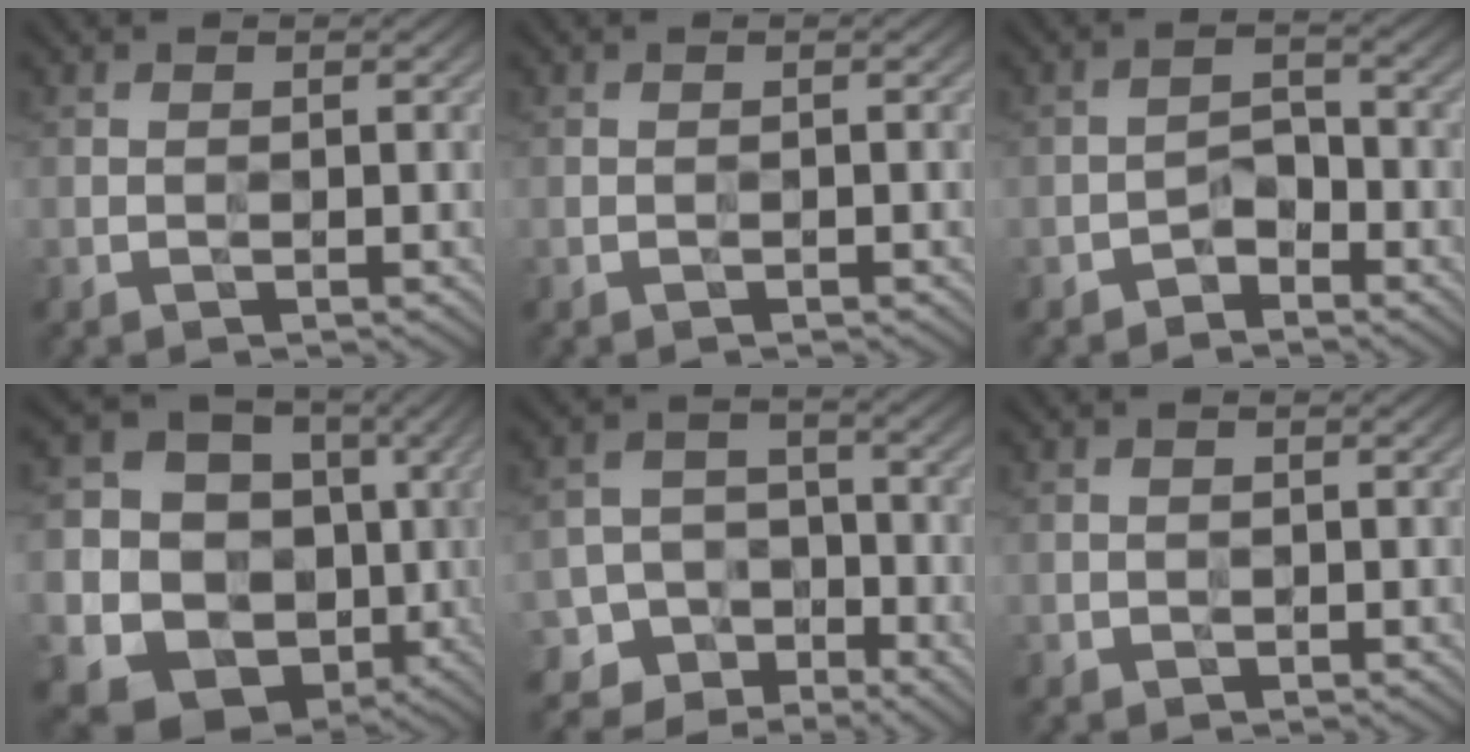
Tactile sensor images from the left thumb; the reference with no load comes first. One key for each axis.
{"total": 0.0}
{"total": 3.1, "fx": -2.3, "fy": 1.8, "fz": 1.1, "tx": -0.017, "ty": 0.009, "tz": -0.046}
{"total": 18.0, "fx": -0.9, "fy": 16.2, "fz": 7.8, "tx": -0.183, "ty": -0.049, "tz": 0.016}
{"total": 6.9, "fx": -4.2, "fy": 5.4, "fz": 1.0, "tx": -0.020, "ty": -0.004, "tz": -0.099}
{"total": 1.0, "fx": 0.0, "fy": 1.0, "fz": 0.1, "tx": -0.004, "ty": -0.008, "tz": -0.001}